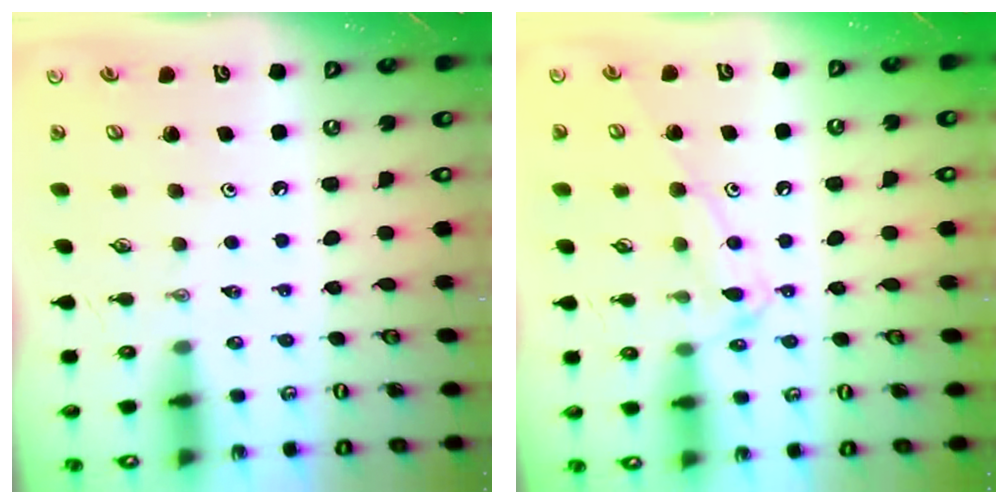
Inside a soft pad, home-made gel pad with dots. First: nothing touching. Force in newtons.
{"total": 12.3, "press": 12.3, "slide": 0.9}